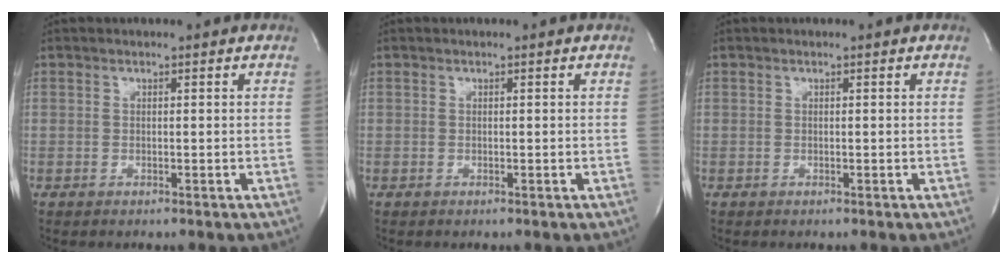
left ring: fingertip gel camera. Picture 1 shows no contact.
{"total": 0.0}
{"total": 0.0}